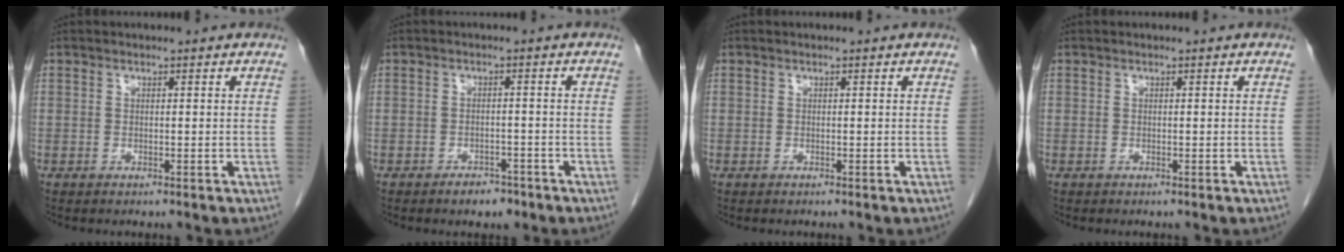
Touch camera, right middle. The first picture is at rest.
{"total": 2.8, "force": [-2.1, 1.4, 1.2], "torque": [-0.019, 0.003, -0.025]}
{"total": 0.0}
{"total": 0.0}